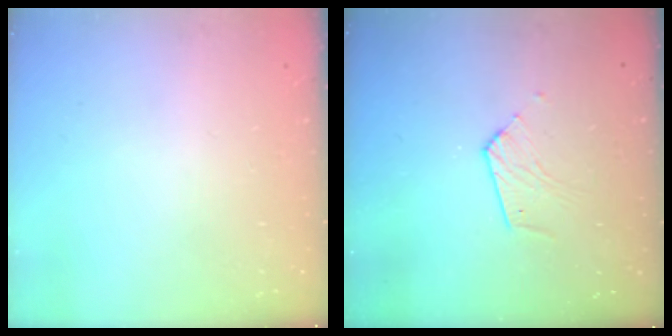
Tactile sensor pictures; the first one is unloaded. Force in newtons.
{"total": 5.1, "press": 5.1, "slide": 0.5}